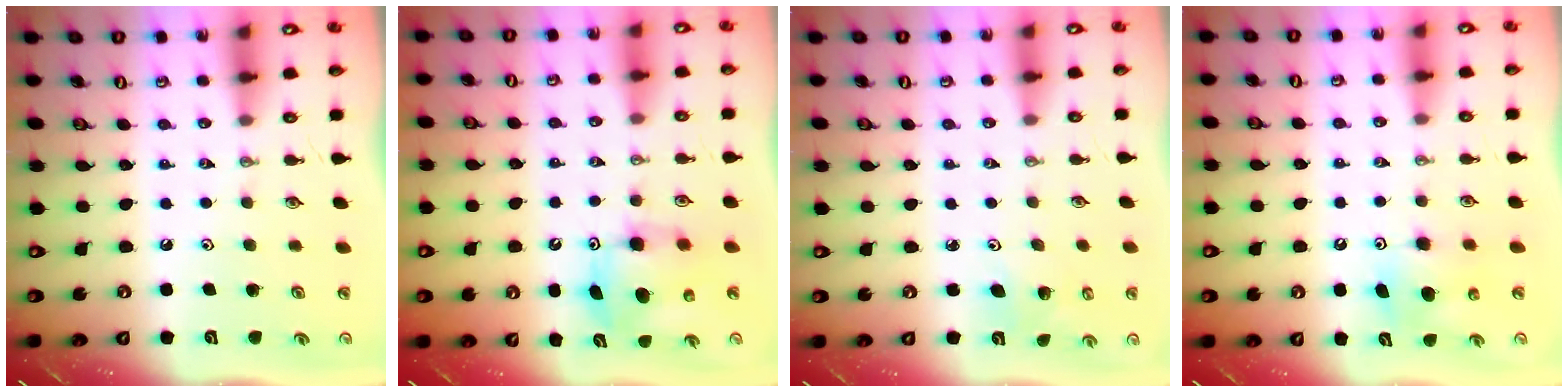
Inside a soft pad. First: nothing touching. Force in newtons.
{"total": 7.1, "press": 7.1, "slide": 0.1}
{"total": 5.6, "press": 5.5, "slide": 0.8}
{"total": 8.1, "press": 8.0, "slide": 0.7}